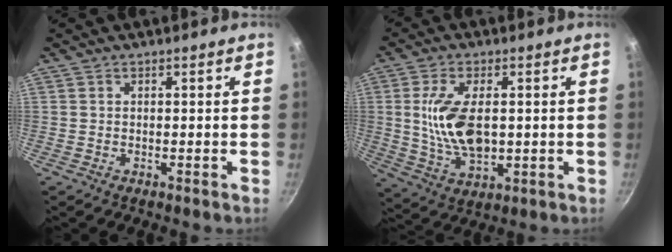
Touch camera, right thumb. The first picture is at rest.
{"total": 11.9, "force": [1.0, 6.3, 10.1], "torque": [-0.191, -0.010, 0.027]}